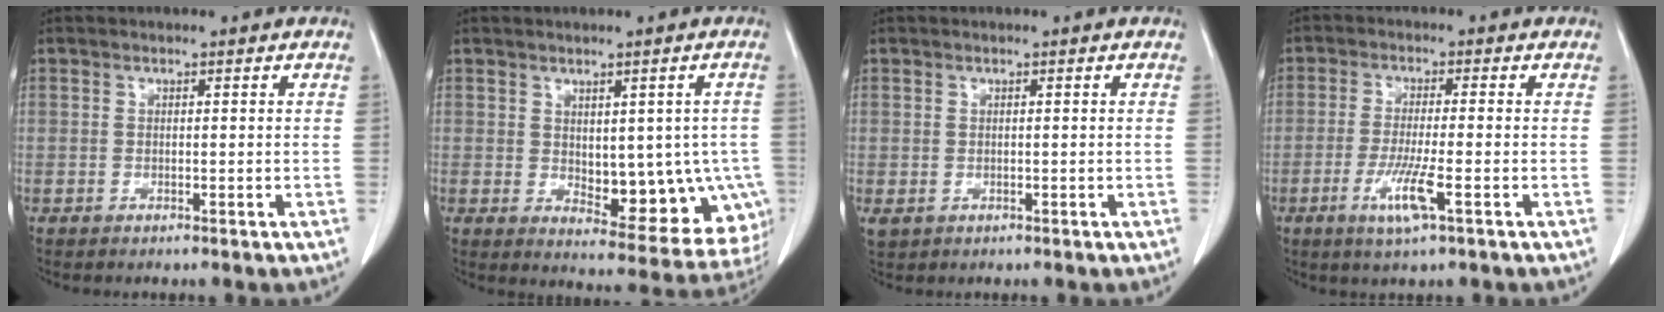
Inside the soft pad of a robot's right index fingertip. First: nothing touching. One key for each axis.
{"total": 12.8, "fx": -2.0, "fy": 6.9, "fz": 10.6, "tx": -0.102, "ty": 0.004, "tz": -0.009}
{"total": 1.5, "fx": -0.2, "fy": 1.4, "fz": 0.5, "tx": -0.011, "ty": 0.001, "tz": 0.004}
{"total": 6.3, "fx": -2.6, "fy": -0.1, "fz": 5.7, "tx": -0.113, "ty": -0.016, "tz": -0.049}